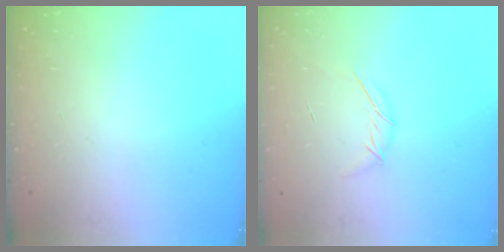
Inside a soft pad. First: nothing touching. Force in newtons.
{"total": 5.5, "press": 5.4, "slide": 0.9}